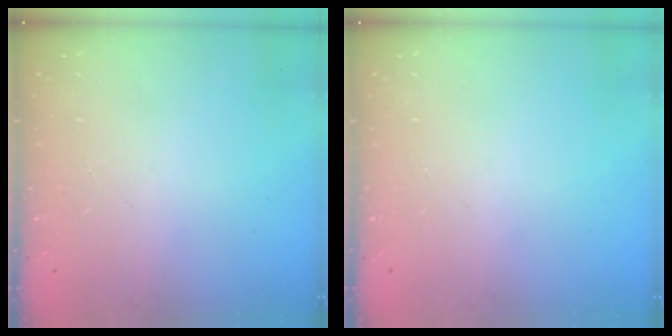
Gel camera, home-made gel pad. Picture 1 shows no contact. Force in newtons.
{"total": 0.0}